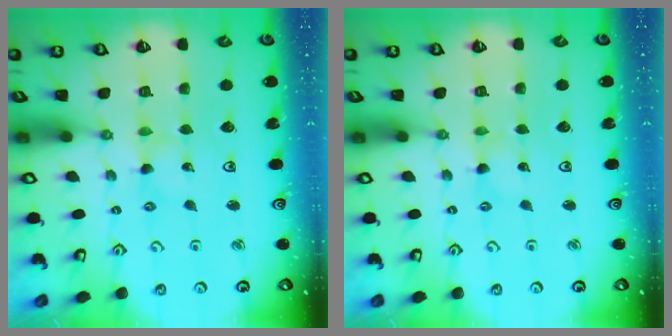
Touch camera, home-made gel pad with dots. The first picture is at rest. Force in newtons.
{"total": 0.0}